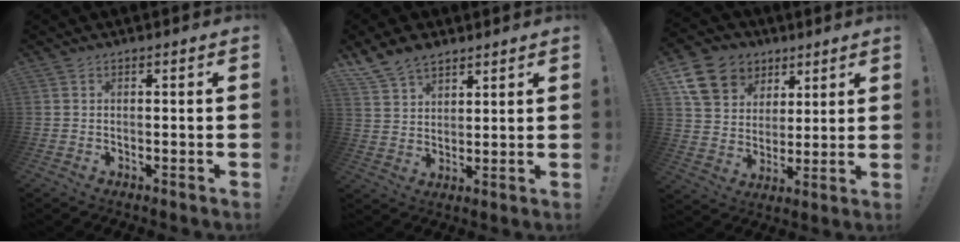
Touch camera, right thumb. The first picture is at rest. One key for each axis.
{"total": 8.5, "fx": 6.6, "fy": 4.5, "fz": 2.9, "tx": -0.060, "ty": -0.035, "tz": 0.131}
{"total": 14.3, "fx": 7.4, "fy": 11.2, "fz": 5.0, "tx": -0.078, "ty": -0.034, "tz": 0.153}